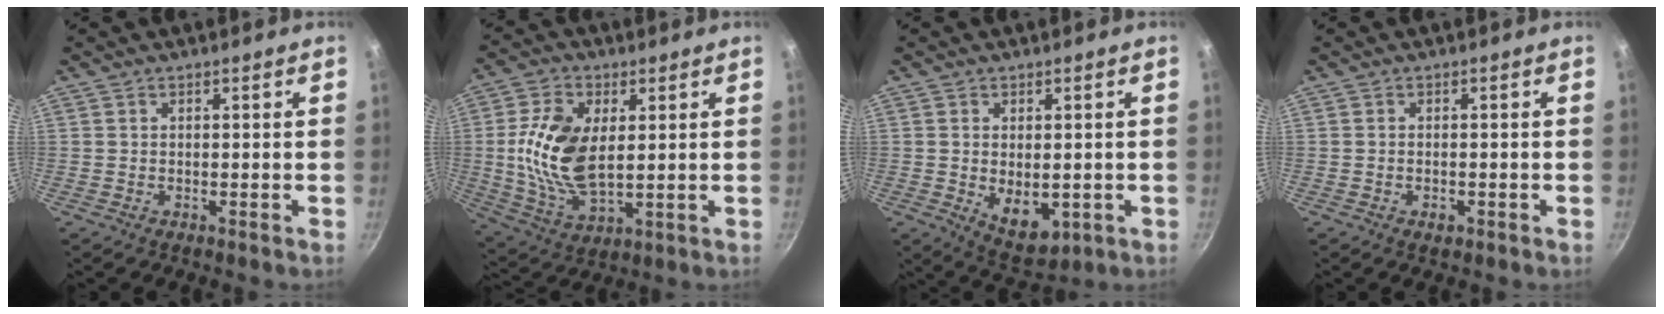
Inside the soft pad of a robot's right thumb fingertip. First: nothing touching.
{"total": 14.7, "force": [2.0, 8.3, 11.9], "torque": [-0.225, -0.009, 0.041]}
{"total": 7.9, "force": [-0.9, 4.8, 6.2], "torque": [-0.081, -0.014, 0.006]}
{"total": 1.6, "force": [-0.7, 0.9, 1.1], "torque": [-0.019, 0.001, -0.013]}